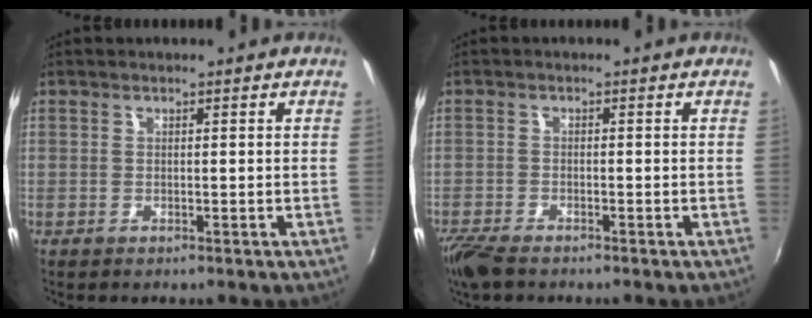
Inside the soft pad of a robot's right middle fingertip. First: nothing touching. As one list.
[{"total": 5.3, "force": [-4.3, 1.5, 2.8], "torque": [-0.076, -0.023, -0.086]}]